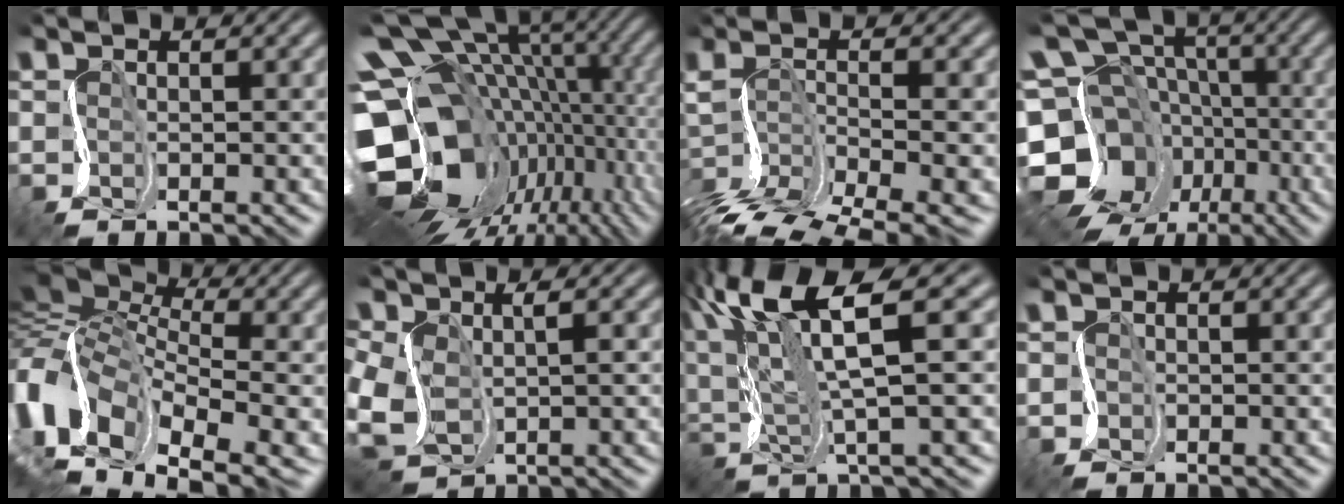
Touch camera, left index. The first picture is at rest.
{"total": 20.7, "force": [-2.2, 15.0, 14.1], "torque": [-0.258, 0.009, -0.036]}
{"total": 7.9, "force": [-4.2, 2.3, 6.3], "torque": [-0.113, -0.002, -0.077]}
{"total": 14.3, "force": [-5.1, 11.8, 6.3], "torque": [-0.152, 0.005, -0.084]}
{"total": 14.1, "force": [-3.3, 8.9, 10.4], "torque": [-0.247, 0.001, -0.043]}
{"total": 6.8, "force": [-0.1, 5.0, 4.5], "torque": [-0.120, -0.007, 0.015]}
{"total": 11.1, "force": [5.0, 1.8, 9.8], "torque": [-0.183, 0.024, 0.089]}
{"total": 0.6, "force": [-0.3, 0.5, -0.1], "torque": [0.003, 0.000, -0.010]}